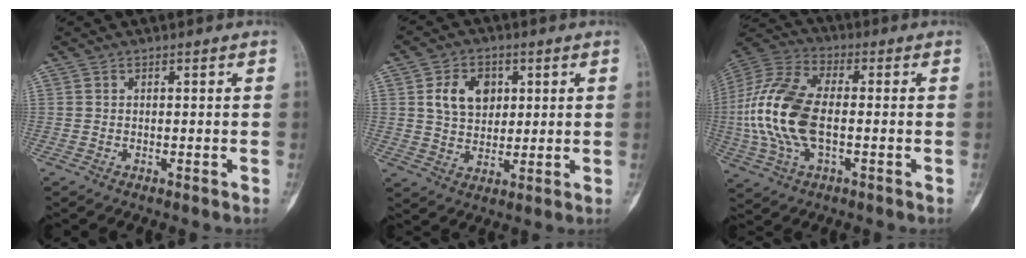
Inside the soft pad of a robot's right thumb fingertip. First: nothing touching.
{"total": 8.6, "force": [2.5, 6.3, 5.3], "torque": [-0.063, -0.008, 0.045]}
{"total": 17.3, "force": [-1.5, 9.0, 14.6], "torque": [-0.320, 0.019, -0.029]}